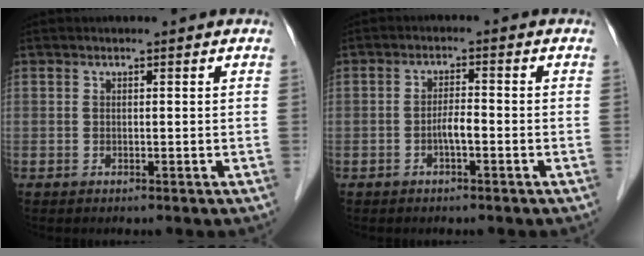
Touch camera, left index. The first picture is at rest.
{"total": 2.4, "force": [-1.0, 0.5, 2.2], "torque": [-0.036, 0.003, -0.019]}